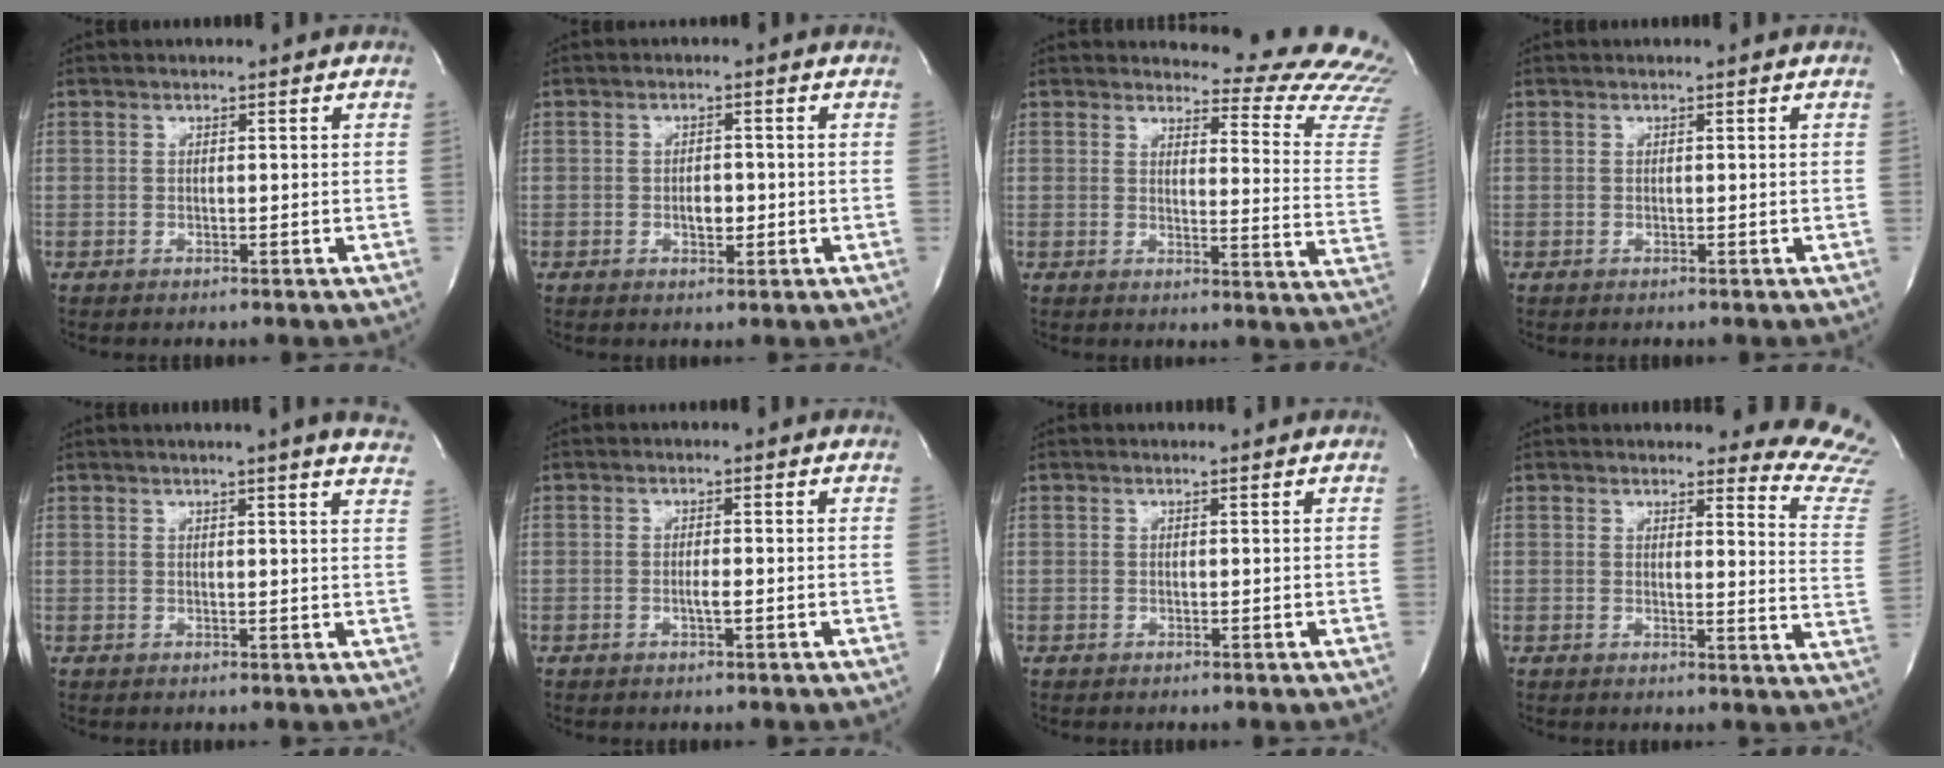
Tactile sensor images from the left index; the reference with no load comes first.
{"total": 2.4, "force": [-0.6, 1.2, 1.9], "torque": [-0.032, 0.002, -0.005]}
{"total": 17.7, "force": [17.4, 2.1, 2.8], "torque": [-0.009, -0.146, 0.161]}
{"total": 0.0}
{"total": 10.8, "force": [9.5, -0.2, 5.1], "torque": [-0.065, -0.020, 0.091]}
{"total": 1.2, "force": [-0.4, 0.0, 1.1], "torque": [-0.023, -0.002, -0.007]}
{"total": 1.2, "force": [1.2, 0.1, 0.1], "torque": [-0.010, 0.008, 0.015]}
{"total": 13.4, "force": [13.3, 1.0, 1.7], "torque": [0.015, -0.136, 0.100]}